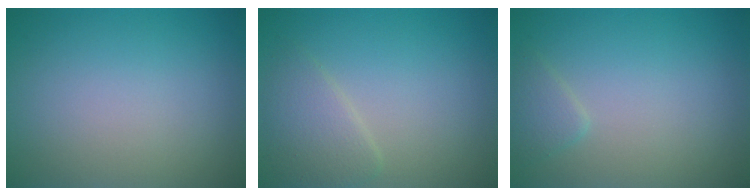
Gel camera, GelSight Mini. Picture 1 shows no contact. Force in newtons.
{"total": 2.6, "press": 2.6, "slide": 0.0}
{"total": 1.3, "press": 1.3, "slide": 0.1}